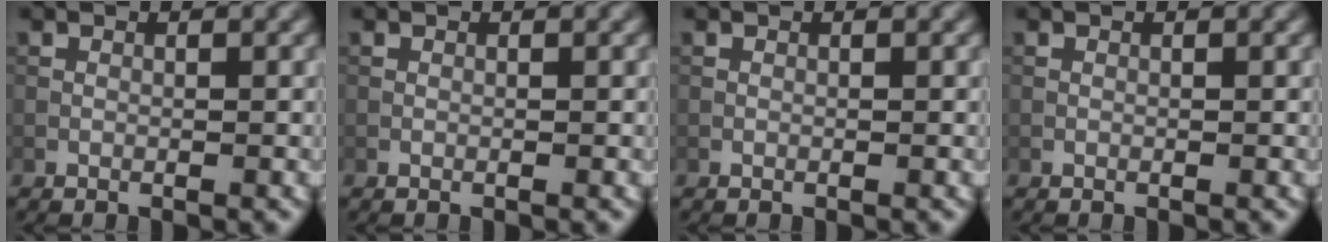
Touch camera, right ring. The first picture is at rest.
{"total": 0.0}
{"total": 0.0}
{"total": 0.0}